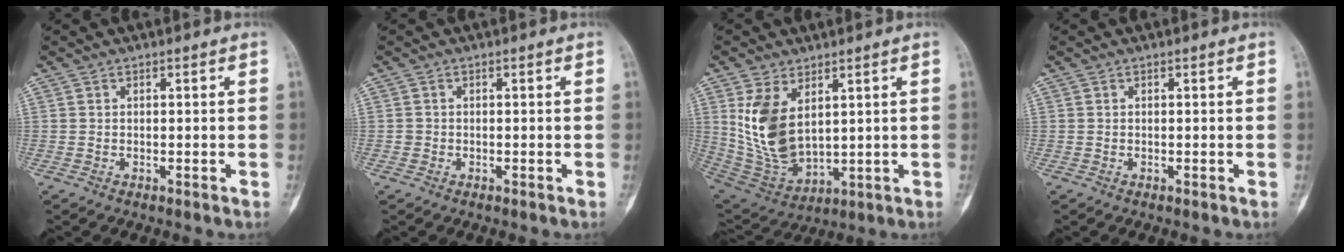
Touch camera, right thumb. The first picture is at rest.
{"total": 0.7, "force": [-0.2, 0.7, 0.1], "torque": [0.002, 0.005, -0.003]}
{"total": 13.3, "force": [3.9, 7.6, 10.1], "torque": [-0.183, -0.023, 0.099]}
{"total": 0.0}